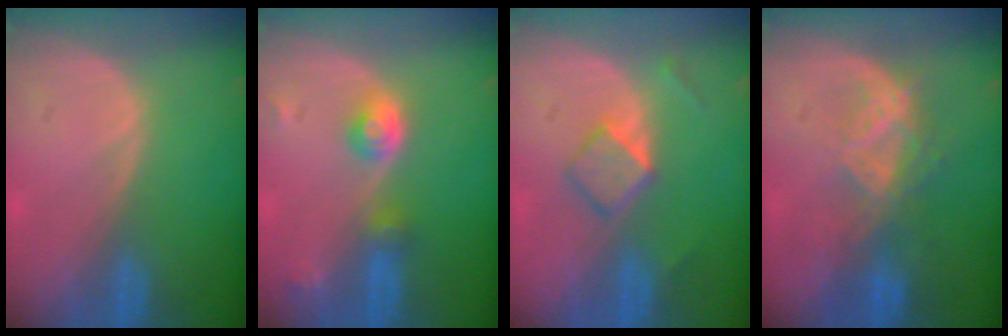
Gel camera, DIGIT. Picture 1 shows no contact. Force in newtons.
{"total": 4.4, "press": 4.1, "slide": 1.8}
{"total": 4.1, "press": 3.9, "slide": 1.1}
{"total": 6.7, "press": 5.9, "slide": 3.2}